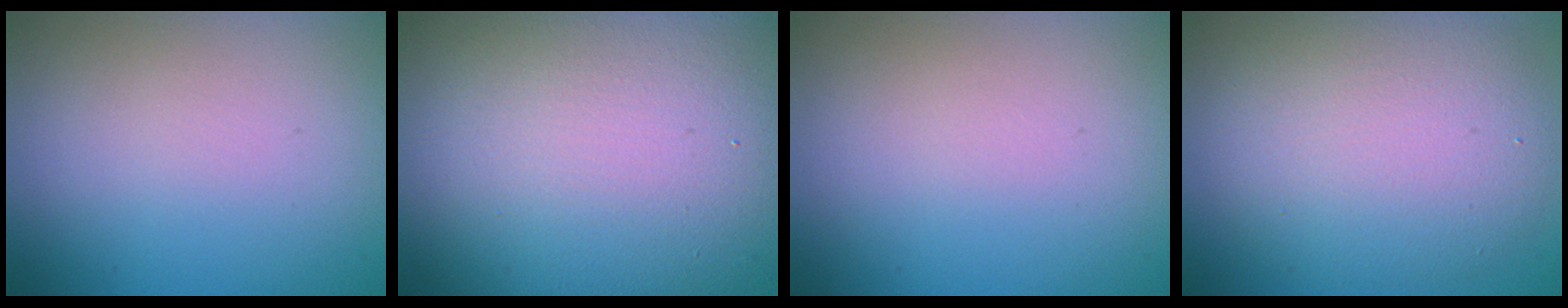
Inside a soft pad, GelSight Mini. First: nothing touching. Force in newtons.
{"total": 17.2, "press": 17.2, "slide": 1.1}
{"total": 0.0}
{"total": 7.8, "press": 7.8, "slide": 0.2}